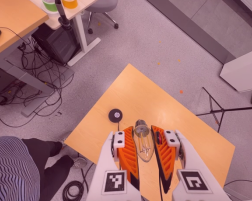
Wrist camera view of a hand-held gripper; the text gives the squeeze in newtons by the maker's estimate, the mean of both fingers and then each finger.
{"total": 22.8, "left": 24.5, "right": 21.1}